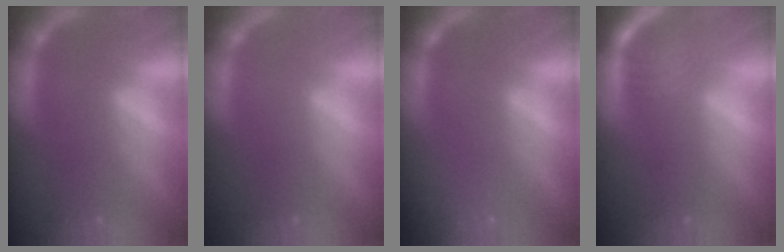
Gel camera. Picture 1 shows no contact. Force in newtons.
{"total": 0.0}
{"total": 6.5}
{"total": 5.0}